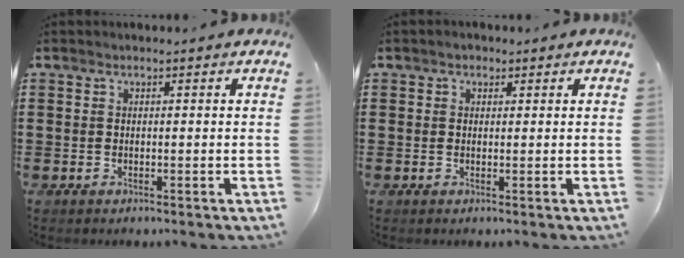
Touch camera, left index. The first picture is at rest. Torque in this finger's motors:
{"motor_torque": [0.12, 0.17, 0.00, 0.00]}